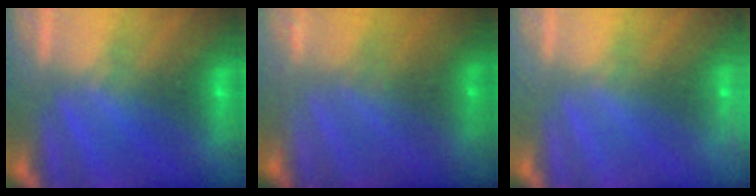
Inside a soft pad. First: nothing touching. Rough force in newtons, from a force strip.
{"total": 2.3}
{"total": 2.3}